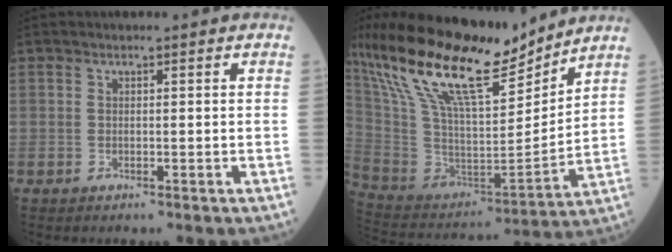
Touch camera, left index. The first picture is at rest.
{"total": 23.5, "force": [17.8, 5.0, 14.5], "torque": [-0.278, 0.001, 0.325]}